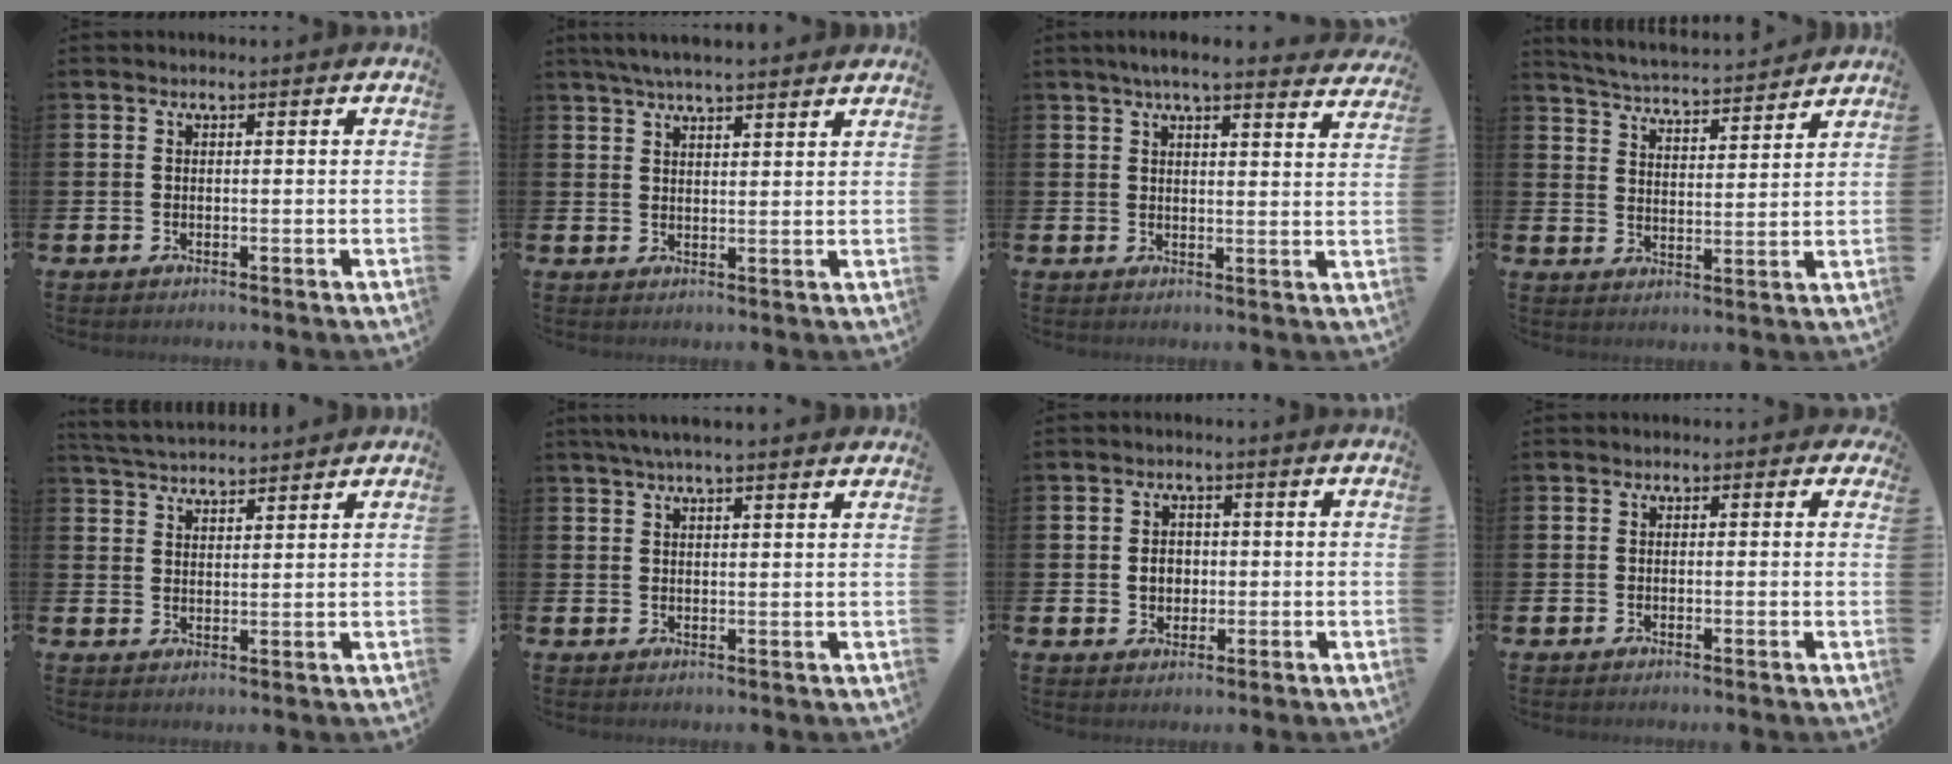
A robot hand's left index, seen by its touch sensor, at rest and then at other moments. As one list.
[{"total": 4.8, "force": [4.5, 0.4, 1.6], "torque": [-0.038, -0.011, 0.083]}, {"total": 5.4, "force": [4.9, 0.3, 2.1], "torque": [-0.040, -0.019, 0.086]}, {"total": 4.8, "force": [4.8, 0.2, 0.5], "torque": [-0.033, -0.041, 0.081]}, {"total": 3.9, "force": [3.9, 0.4, 0.1], "torque": [-0.019, -0.020, 0.072]}, {"total": 3.8, "force": [3.4, 0.1, 1.6], "torque": [-0.035, -0.005, 0.062]}, {"total": 2.8, "force": [0.0, 2.5, 1.4], "torque": [-0.012, 0.002, -0.007]}, {"total": 0.6, "force": [-0.1, 0.5, 0.3], "torque": [0.000, 0.007, -0.005]}]